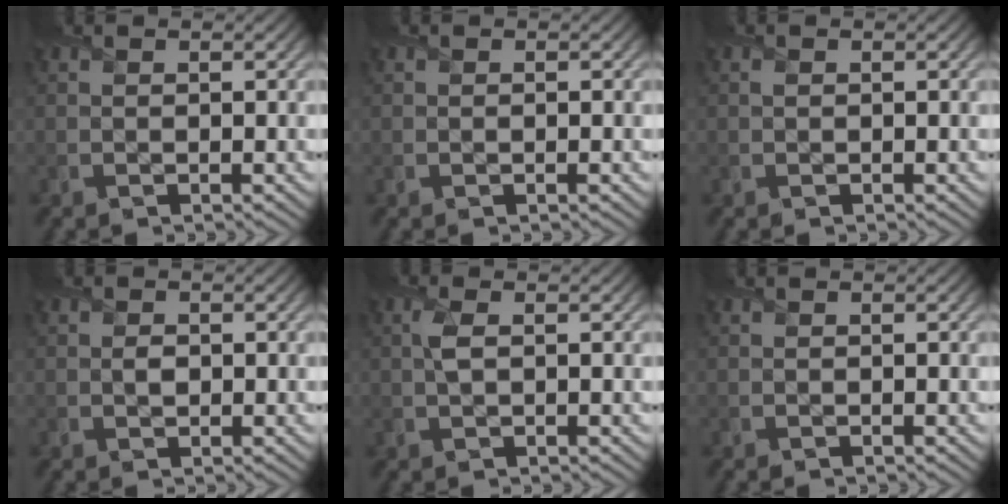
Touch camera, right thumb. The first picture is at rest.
{"total": 0.0}
{"total": 0.0}
{"total": 1.0, "force": [-0.1, 0.8, 0.5], "torque": [-0.007, -0.005, -0.001]}
{"total": 1.9, "force": [0.3, 0.8, 1.7], "torque": [-0.044, 0.003, 0.006]}
{"total": 0.0}